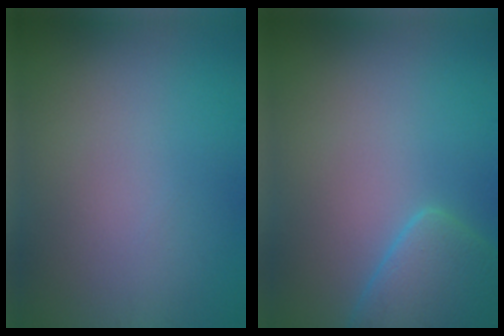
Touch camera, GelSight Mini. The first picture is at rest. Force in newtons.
{"total": 4.6, "press": 4.6, "slide": 0.3}